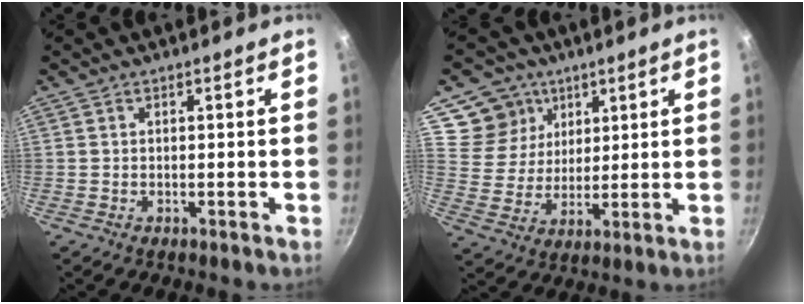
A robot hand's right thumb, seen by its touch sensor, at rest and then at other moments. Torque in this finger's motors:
{"motor_torque": [-0.83, 0.73, -0.51, 0.53, -0.11]}